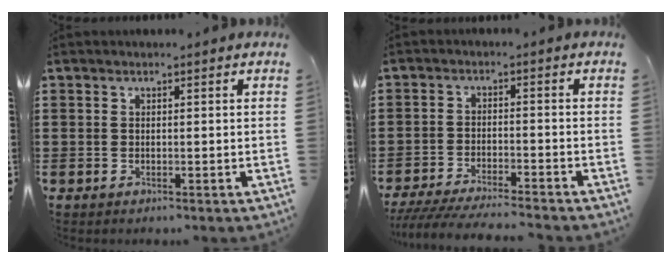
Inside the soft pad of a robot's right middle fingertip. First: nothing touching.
{"total": 4.9, "force": [-4.7, 0.1, 1.5], "torque": [-0.038, -0.011, -0.096]}